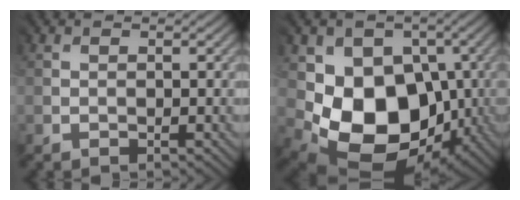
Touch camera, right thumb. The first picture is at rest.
{"total": 12.2, "force": [-1.3, 9.6, 7.4], "torque": [-0.118, -0.034, -0.017]}